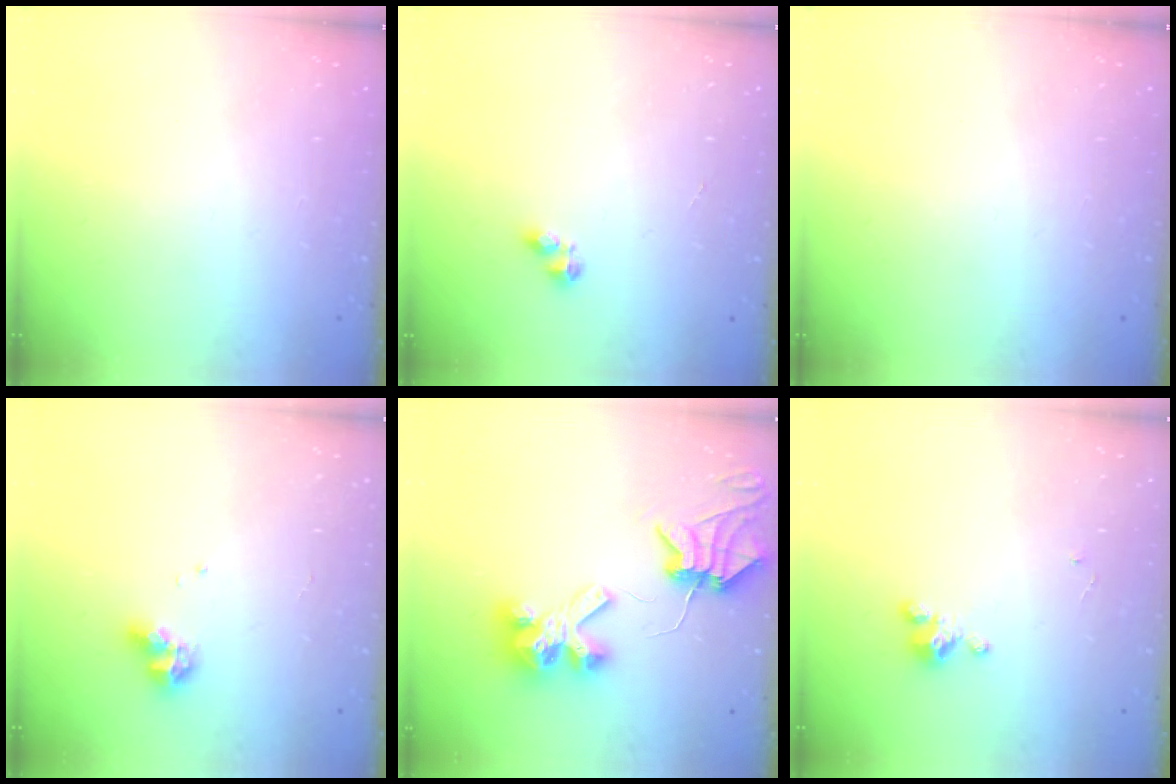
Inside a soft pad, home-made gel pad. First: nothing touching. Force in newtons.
{"total": 3.0, "press": 2.9, "slide": 0.5}
{"total": 0.0}
{"total": 7.9, "press": 7.9, "slide": 0.4}
{"total": 8.5, "press": 8.5, "slide": 0.9}
{"total": 2.7, "press": 2.7, "slide": 0.3}